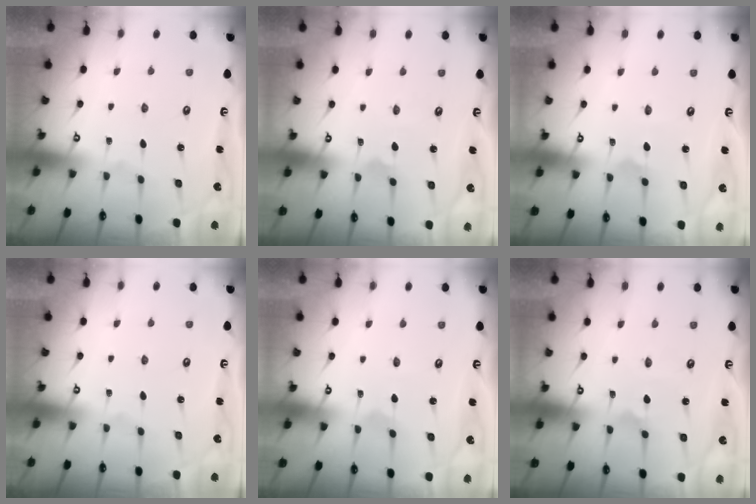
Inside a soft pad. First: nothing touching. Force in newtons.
{"total": 2.5, "press": 2.5, "slide": 0.2}
{"total": 2.5, "press": 2.5, "slide": 0.4}
{"total": 0.0}
{"total": 1.2, "press": 1.1, "slide": 0.1}
{"total": 2.4, "press": 2.4, "slide": 0.5}